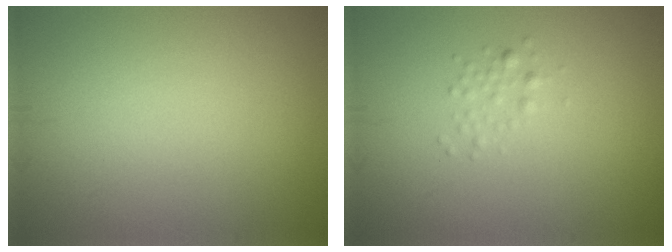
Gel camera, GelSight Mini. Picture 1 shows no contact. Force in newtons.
{"total": 1.1, "press": 1.1, "slide": 0.0}